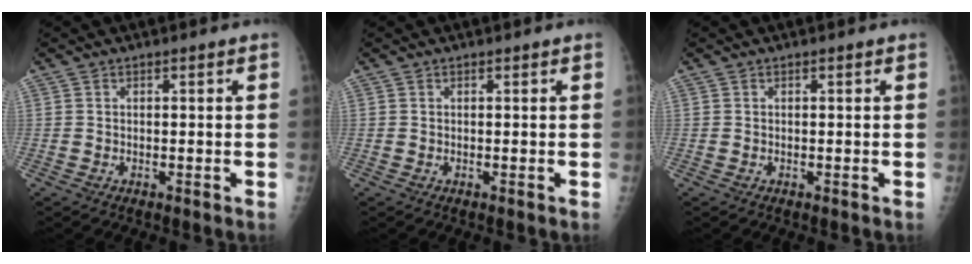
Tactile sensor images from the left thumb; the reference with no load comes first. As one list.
[{"total": 0.0}, {"total": 0.0}]